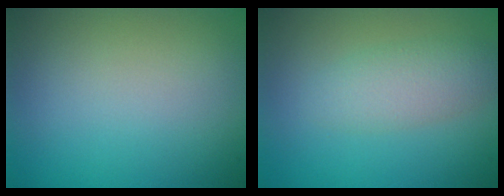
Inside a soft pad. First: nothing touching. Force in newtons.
{"total": 2.7, "press": 2.7, "slide": 0.0}